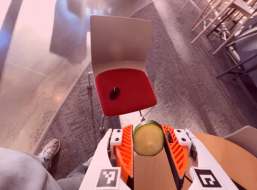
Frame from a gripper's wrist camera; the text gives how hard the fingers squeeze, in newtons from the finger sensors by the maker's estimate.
{"total": 11.5, "left": 11.9, "right": 11.2}